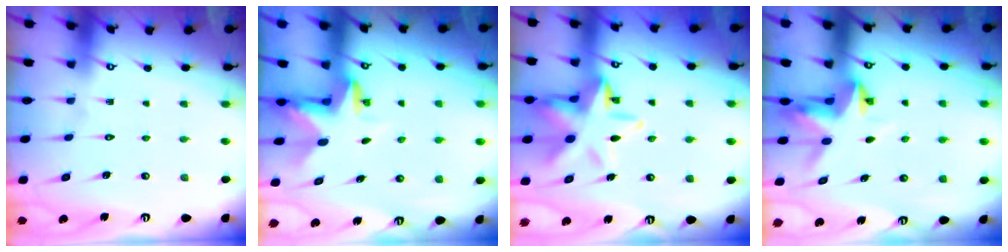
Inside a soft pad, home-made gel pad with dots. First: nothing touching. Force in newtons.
{"total": 3.0, "press": 3.0, "slide": 0.3}
{"total": 14.4, "press": 14.0, "slide": 3.1}
{"total": 3.7, "press": 3.7, "slide": 0.3}